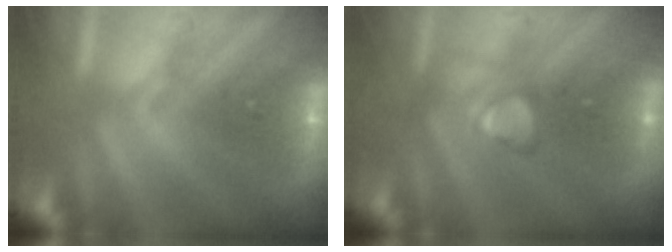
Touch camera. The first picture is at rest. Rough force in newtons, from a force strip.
{"total": 2.8}